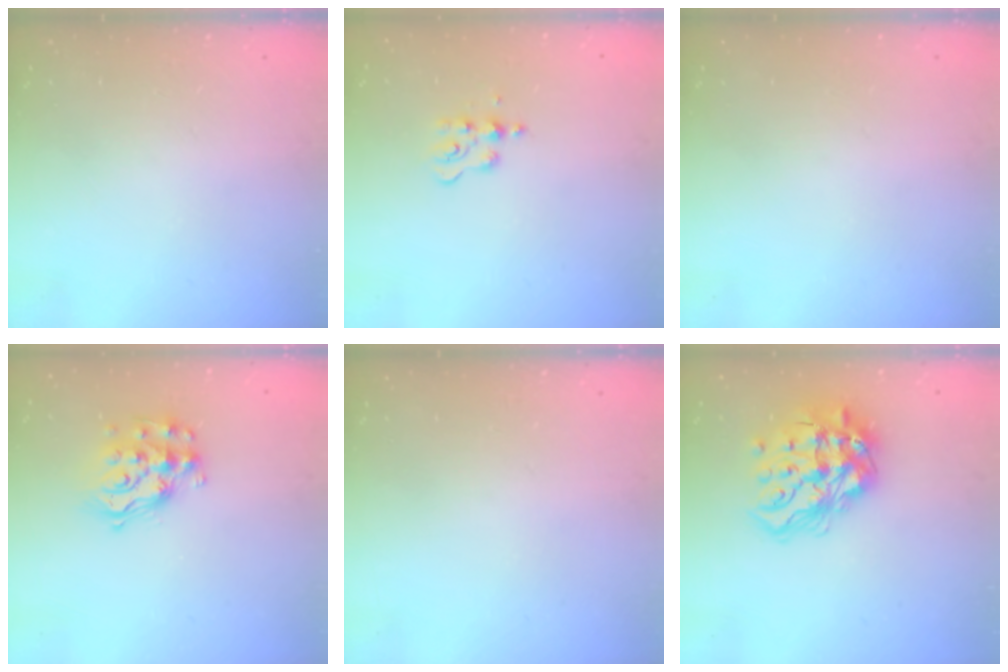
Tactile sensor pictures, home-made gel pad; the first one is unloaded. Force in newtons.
{"total": 4.8, "press": 4.7, "slide": 0.8}
{"total": 0.0}
{"total": 13.4, "press": 13.4, "slide": 0.9}
{"total": 0.0}
{"total": 18.6, "press": 18.6, "slide": 1.7}